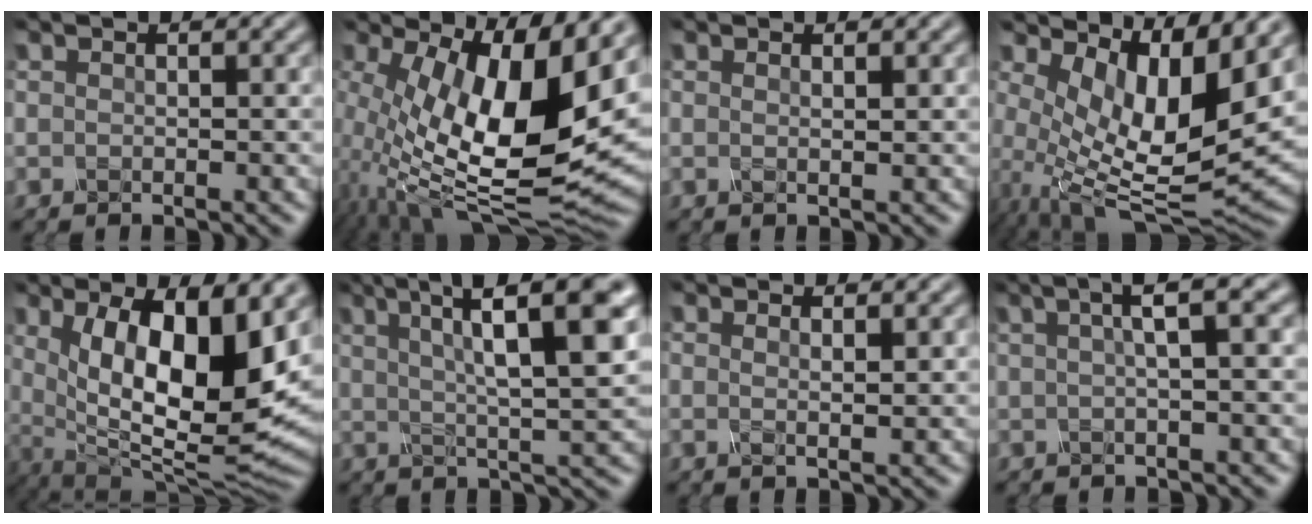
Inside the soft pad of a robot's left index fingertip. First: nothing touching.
{"total": 14.9, "force": [1.0, 6.4, 13.4], "torque": [-0.252, -0.016, 0.020]}
{"total": 0.7, "force": [0.4, 0.2, 0.6], "torque": [-0.011, -0.003, 0.003]}
{"total": 10.4, "force": [1.2, 4.8, 9.2], "torque": [-0.174, -0.026, 0.032]}
{"total": 14.1, "force": [2.4, 5.8, 12.7], "torque": [-0.188, -0.017, 0.049]}
{"total": 10.6, "force": [3.6, 2.4, 9.6], "torque": [-0.139, 0.019, 0.057]}
{"total": 1.3, "force": [0.6, 0.3, 1.2], "torque": [-0.019, -0.004, 0.007]}
{"total": 3.8, "force": [1.0, 0.6, 3.6], "torque": [-0.057, 0.012, 0.016]}